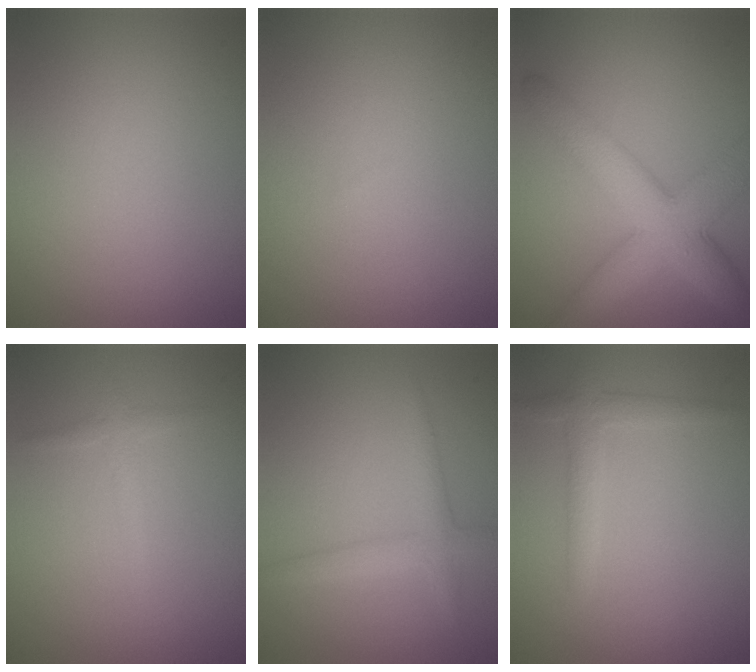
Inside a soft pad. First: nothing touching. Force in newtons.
{"total": 0.0}
{"total": 7.7, "press": 7.7, "slide": 0.1}
{"total": 1.3, "press": 1.3, "slide": 0.0}
{"total": 2.3, "press": 2.3, "slide": 0.2}
{"total": 2.1, "press": 2.1, "slide": 0.1}